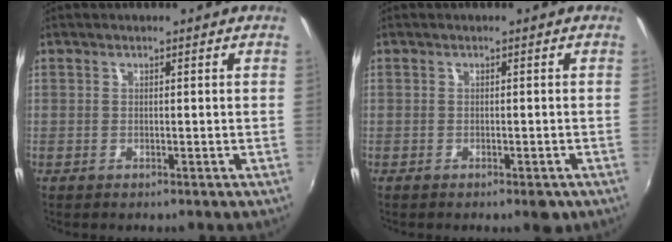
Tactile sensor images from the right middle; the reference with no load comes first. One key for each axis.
{"total": 3.0, "fx": -2.0, "fy": 1.3, "fz": 1.8, "tx": -0.026, "ty": -0.004, "tz": -0.023}